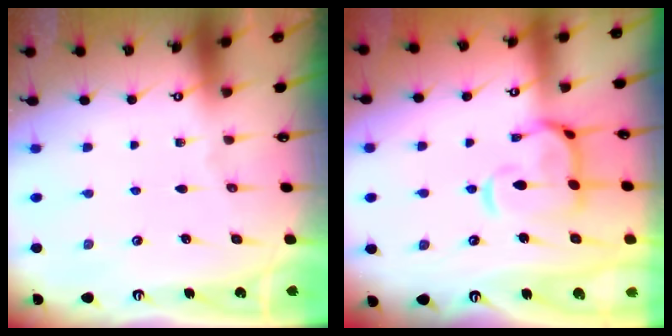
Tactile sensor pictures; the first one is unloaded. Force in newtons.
{"total": 7.3, "press": 7.2, "slide": 1.2}